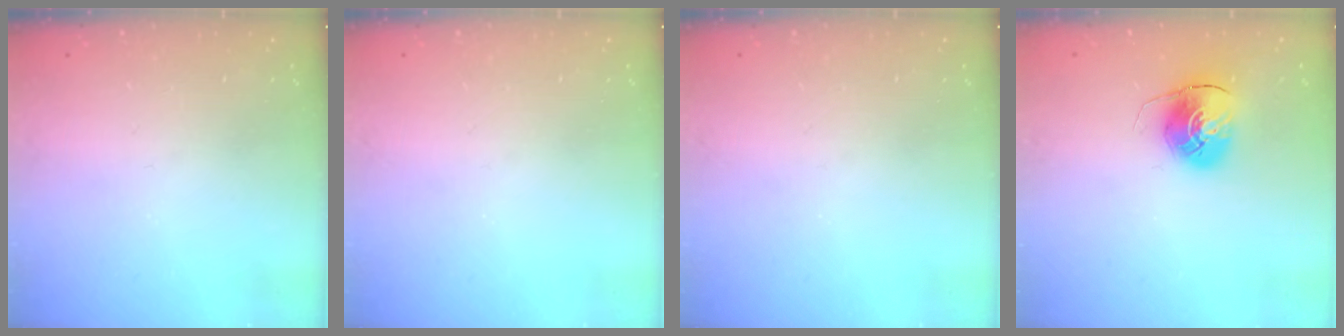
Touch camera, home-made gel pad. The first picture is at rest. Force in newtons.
{"total": 0.0}
{"total": 0.0}
{"total": 8.6, "press": 8.6, "slide": 0.6}